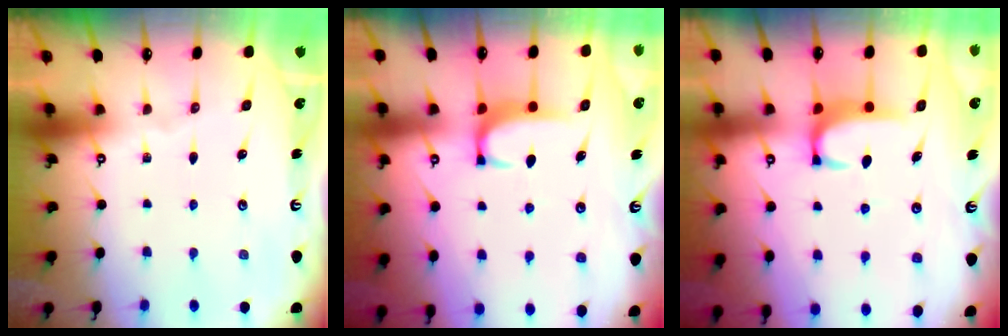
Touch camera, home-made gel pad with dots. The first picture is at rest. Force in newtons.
{"total": 1.6, "press": 1.6, "slide": 0.5}
{"total": 2.5, "press": 2.4, "slide": 0.6}